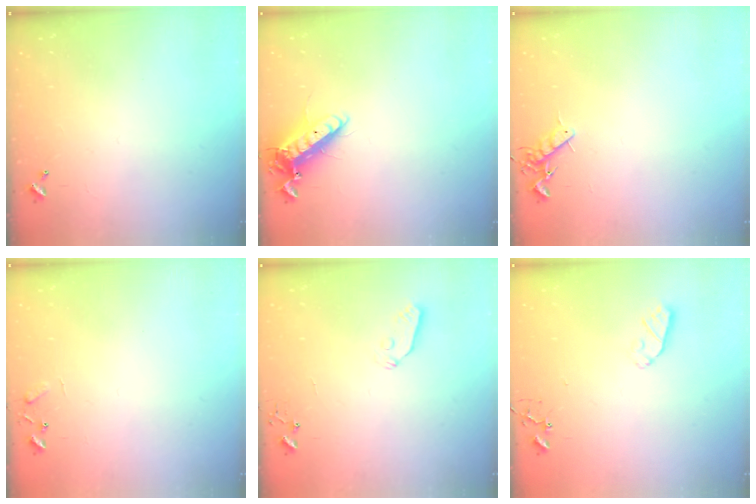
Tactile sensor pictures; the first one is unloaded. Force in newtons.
{"total": 13.1, "press": 13.0, "slide": 2.3}
{"total": 7.2, "press": 7.1, "slide": 1.1}
{"total": 5.8, "press": 5.8, "slide": 0.5}
{"total": 3.8, "press": 3.7, "slide": 0.5}
{"total": 5.2, "press": 5.2, "slide": 0.7}